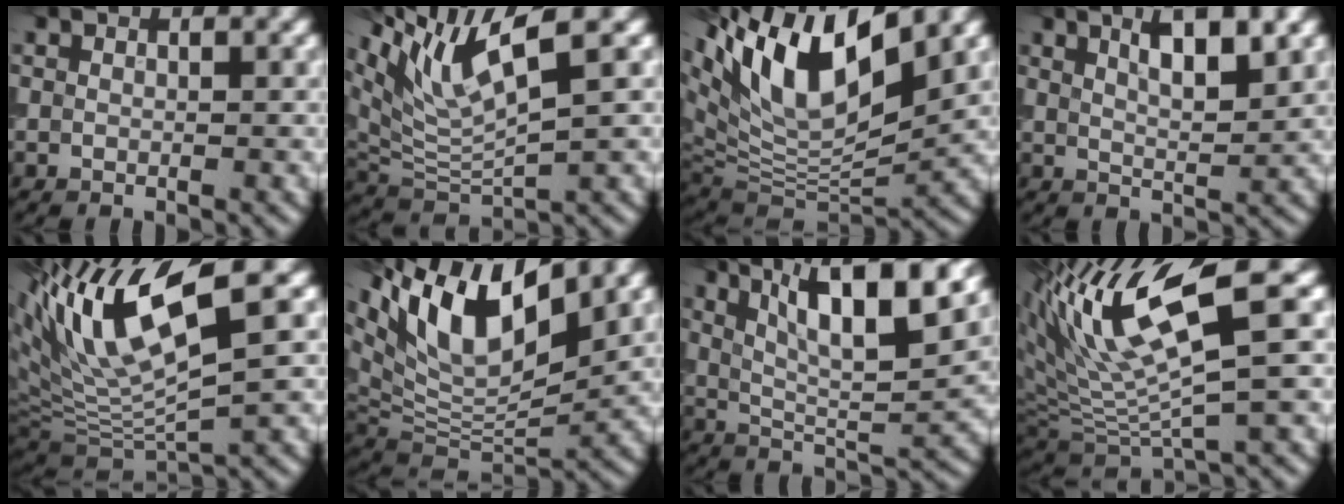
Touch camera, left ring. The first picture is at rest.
{"total": 7.7, "force": [4.6, 1.5, 6.0], "torque": [-0.128, 0.006, 0.091]}
{"total": 12.5, "force": [6.3, 4.7, 9.8], "torque": [-0.184, 0.016, 0.119]}
{"total": 4.7, "force": [2.5, 1.1, 3.8], "torque": [-0.054, 0.006, 0.038]}
{"total": 10.7, "force": [4.5, 2.8, 9.4], "torque": [-0.181, 0.005, 0.091]}
{"total": 11.3, "force": [5.9, 4.3, 8.6], "torque": [-0.162, 0.007, 0.112]}
{"total": 10.7, "force": [5.1, 2.9, 9.0], "torque": [-0.143, 0.007, 0.087]}
{"total": 10.7, "force": [4.6, 2.7, 9.3], "torque": [-0.175, 0.008, 0.089]}